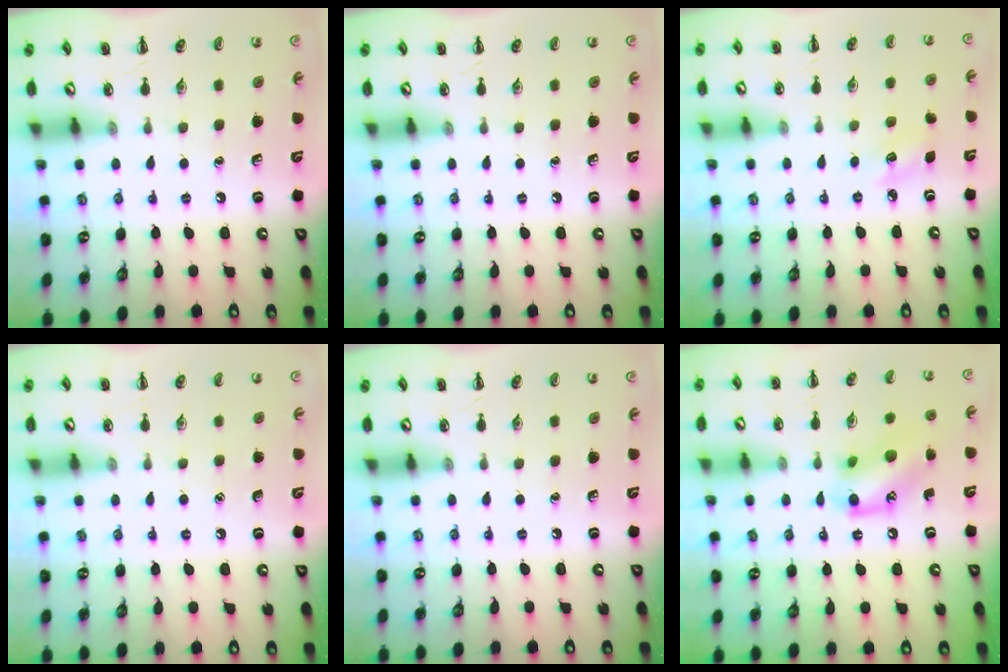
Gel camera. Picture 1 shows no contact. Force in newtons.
{"total": 0.0}
{"total": 4.4, "press": 4.2, "slide": 1.3}
{"total": 1.4, "press": 1.4, "slide": 0.1}
{"total": 0.0}
{"total": 13.5, "press": 13.4, "slide": 1.0}